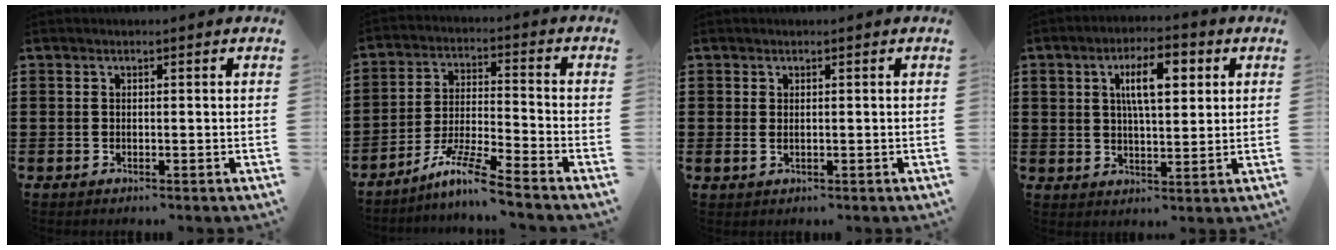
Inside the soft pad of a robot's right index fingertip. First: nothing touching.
{"total": 7.8, "force": [-6.5, -0.3, 4.4], "torque": [-0.099, -0.013, -0.129]}
{"total": 0.9, "force": [0.4, 0.4, 0.7], "torque": [-0.015, 0.003, 0.007]}
{"total": 7.7, "force": [2.7, 3.0, 6.6], "torque": [-0.121, 0.006, 0.041]}